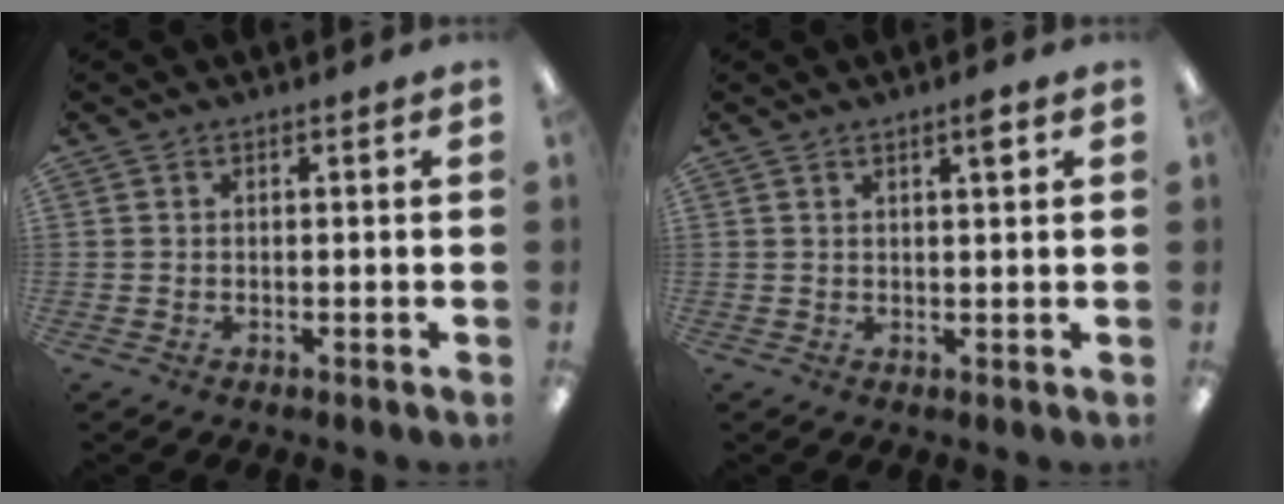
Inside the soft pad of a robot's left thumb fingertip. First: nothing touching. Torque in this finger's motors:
{"motor_torque": [-0.12, 0.06, -0.10, 0.00, 0.01]}